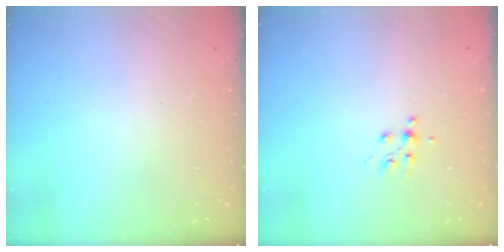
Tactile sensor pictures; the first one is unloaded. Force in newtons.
{"total": 5.0, "press": 4.9, "slide": 1.2}